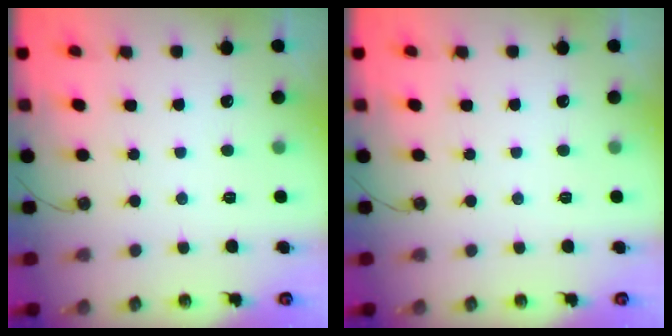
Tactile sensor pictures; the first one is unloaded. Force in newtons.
{"total": 0.0}